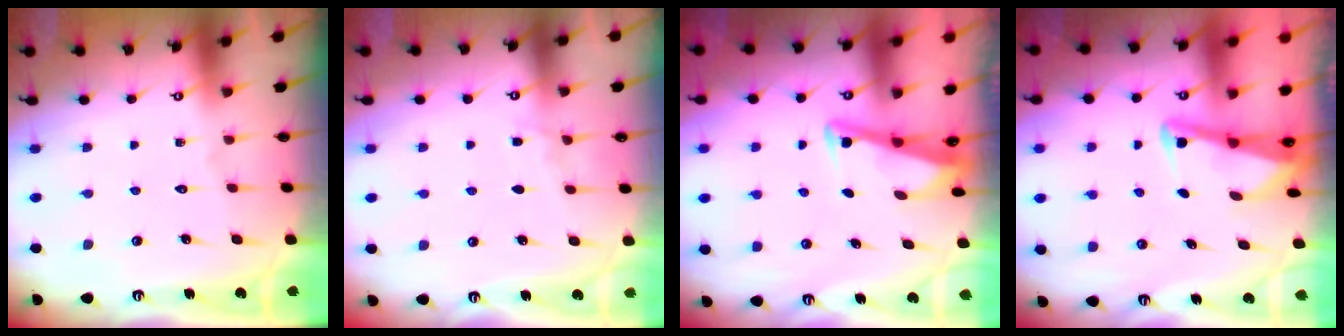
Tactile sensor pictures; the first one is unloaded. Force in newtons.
{"total": 4.6, "press": 4.6, "slide": 0.5}
{"total": 3.3, "press": 3.3, "slide": 0.4}
{"total": 3.0, "press": 3.0, "slide": 0.4}